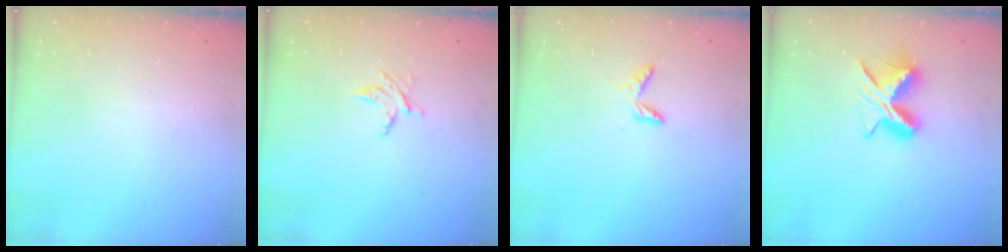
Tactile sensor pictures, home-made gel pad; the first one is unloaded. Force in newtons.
{"total": 3.6, "press": 3.5, "slide": 0.5}
{"total": 4.0, "press": 4.0, "slide": 0.3}
{"total": 9.3, "press": 9.3, "slide": 0.2}